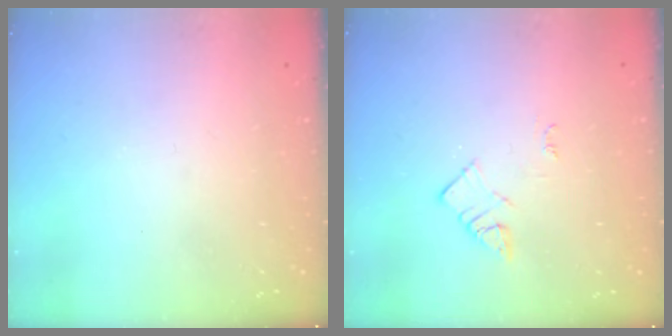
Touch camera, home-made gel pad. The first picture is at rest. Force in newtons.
{"total": 3.0, "press": 3.0, "slide": 0.4}